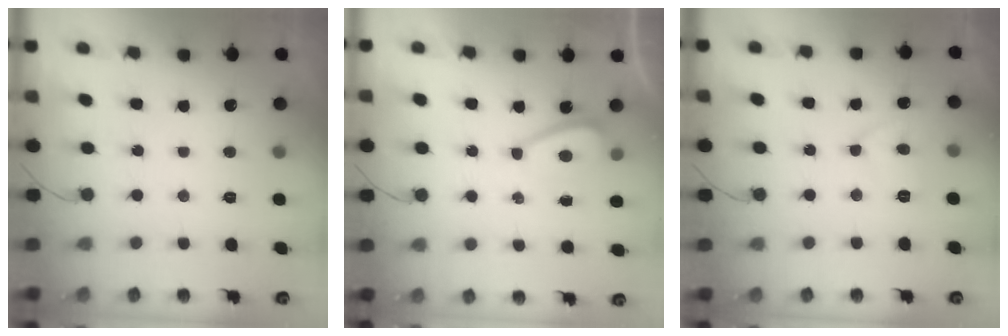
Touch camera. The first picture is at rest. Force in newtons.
{"total": 4.8, "press": 4.2, "slide": 2.3}
{"total": 5.6, "press": 5.6, "slide": 0.6}